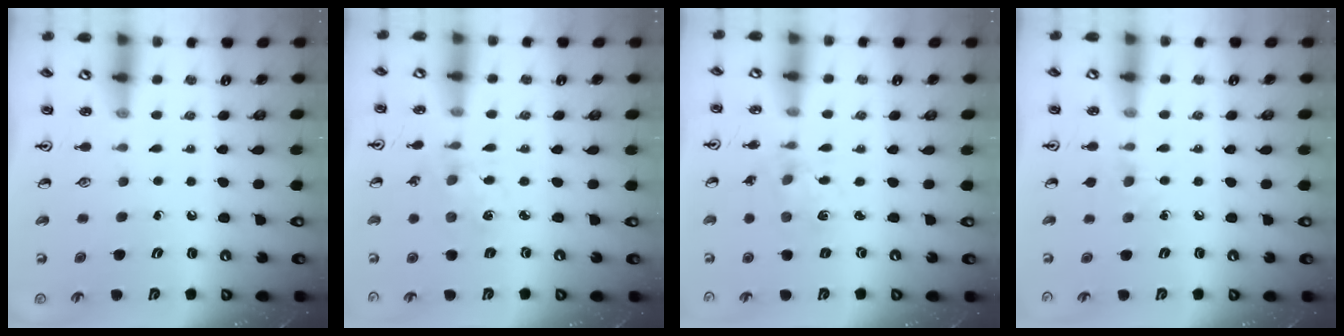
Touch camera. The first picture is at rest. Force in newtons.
{"total": 1.4, "press": 1.4, "slide": 0.3}
{"total": 1.9, "press": 1.9, "slide": 0.5}
{"total": 4.4, "press": 4.3, "slide": 0.7}